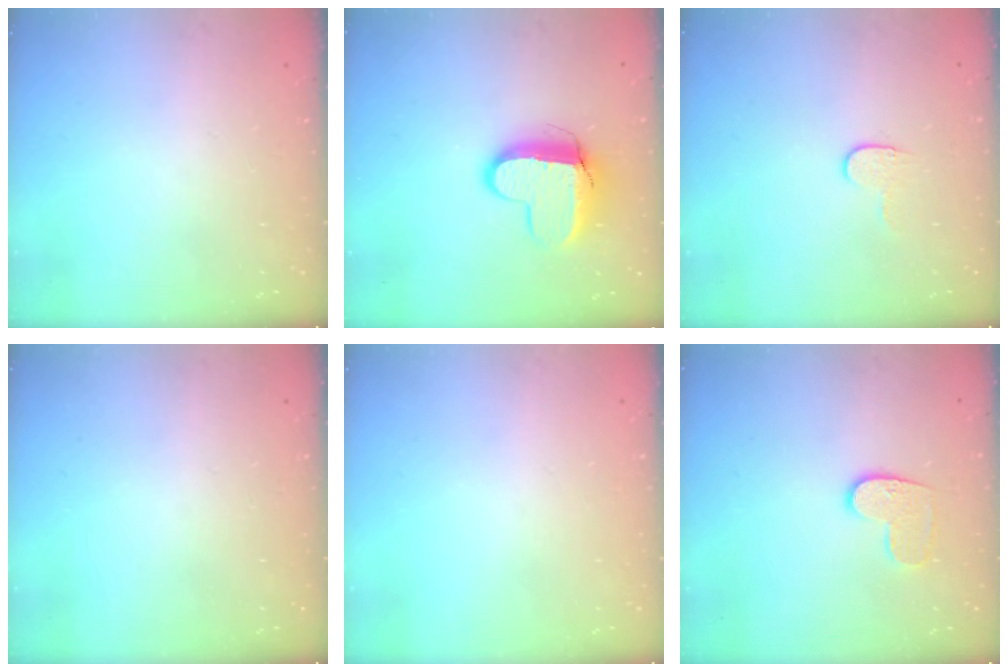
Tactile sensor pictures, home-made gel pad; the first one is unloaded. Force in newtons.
{"total": 10.5, "press": 10.4, "slide": 0.8}
{"total": 3.8, "press": 3.8, "slide": 0.3}
{"total": 0.0}
{"total": 0.0}
{"total": 8.0, "press": 8.0, "slide": 0.3}